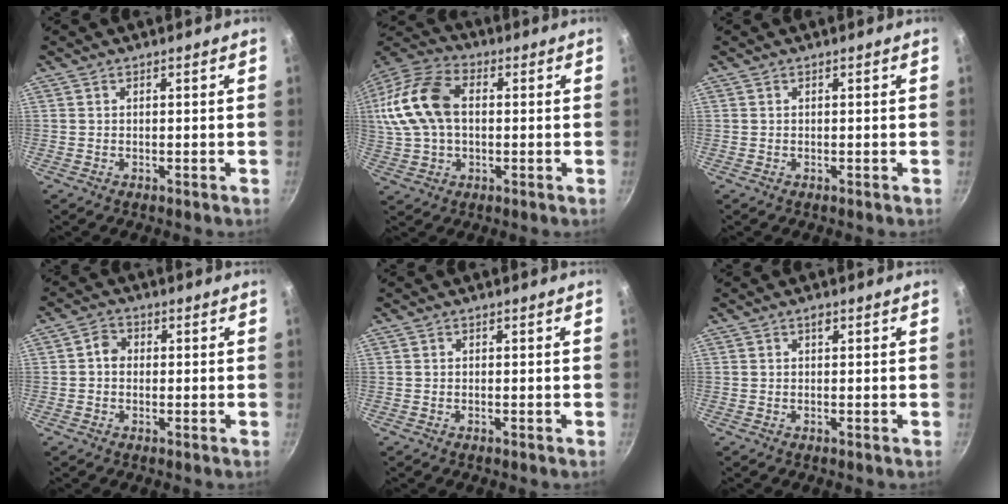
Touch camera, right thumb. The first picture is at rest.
{"total": 18.4, "force": [1.9, 12.1, 13.7], "torque": [-0.289, 0.033, 0.025]}
{"total": 0.0}
{"total": 2.9, "force": [-0.1, 2.5, 1.5], "torque": [-0.017, 0.012, -0.010]}
{"total": 0.0}
{"total": 0.9, "force": [0.3, 0.5, 0.7], "torque": [-0.011, 0.004, 0.003]}